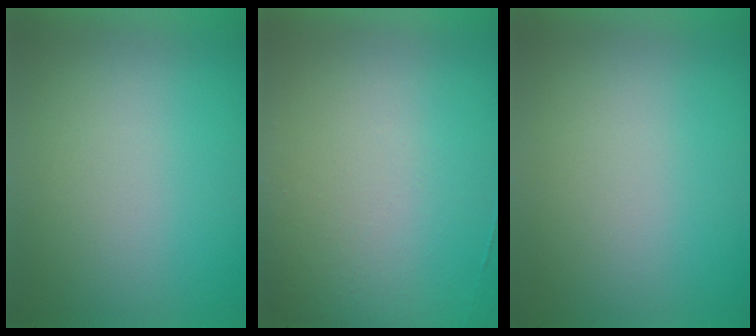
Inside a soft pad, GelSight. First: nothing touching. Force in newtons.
{"total": 1.7}
{"total": 0.0}